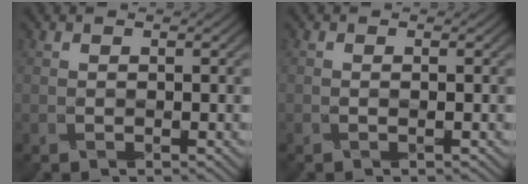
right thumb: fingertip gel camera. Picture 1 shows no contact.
{"total": 0.5, "force": [-0.3, -0.3, -0.3], "torque": [0.010, 0.003, -0.007]}